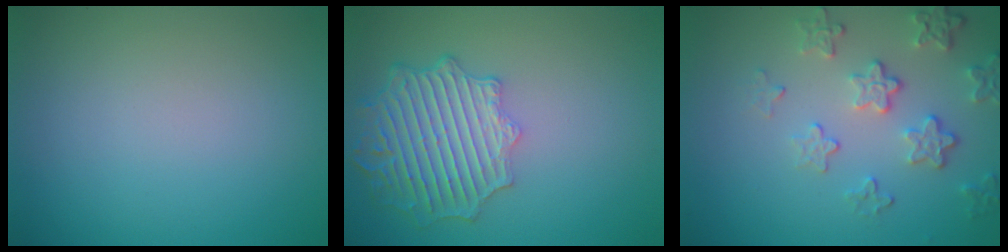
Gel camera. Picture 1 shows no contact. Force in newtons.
{"total": 6.2, "press": 5.1, "slide": 3.5}
{"total": 4.1, "press": 3.2, "slide": 2.7}